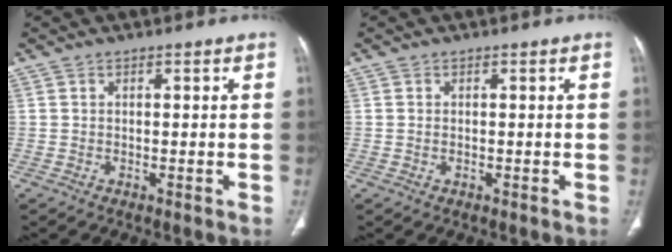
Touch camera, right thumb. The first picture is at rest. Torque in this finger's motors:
{"motor_torque": [-0.25, 0.12, -0.34, 0.18, 0.00]}